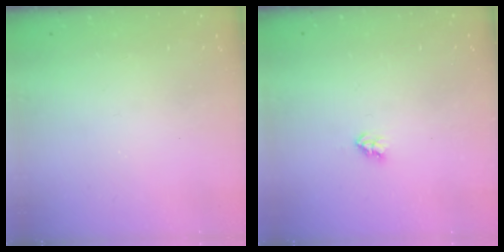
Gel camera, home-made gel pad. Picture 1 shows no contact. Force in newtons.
{"total": 2.7, "press": 2.7, "slide": 0.4}